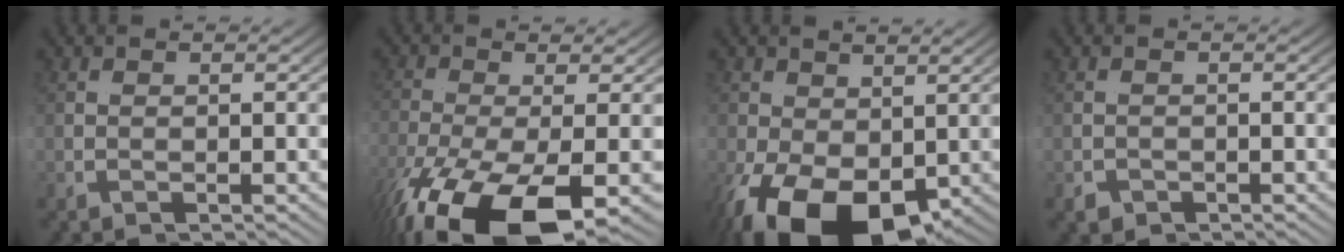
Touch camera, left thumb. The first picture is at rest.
{"total": 7.7, "force": [-5.3, 1.7, 5.4], "torque": [-0.107, -0.023, -0.077]}
{"total": 9.3, "force": [-4.0, 5.3, 6.5], "torque": [-0.139, -0.038, -0.048]}
{"total": 0.9, "force": [-0.7, 0.5, -0.5], "torque": [0.005, -0.009, -0.007]}